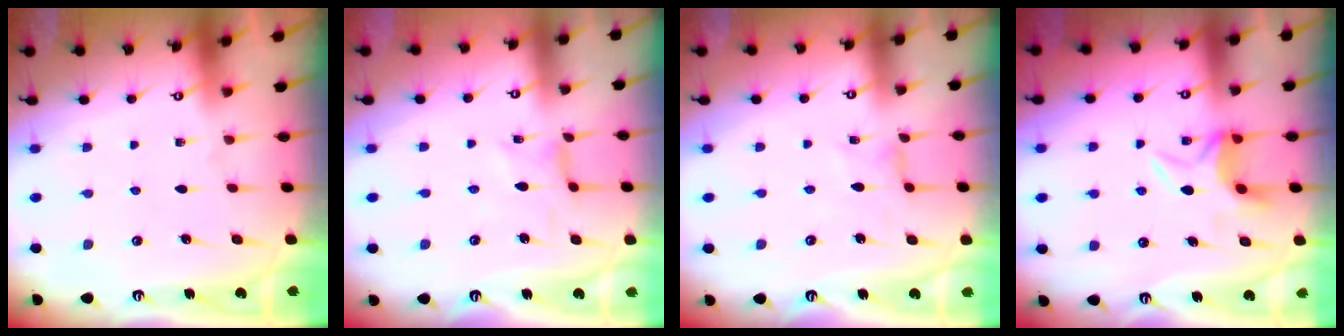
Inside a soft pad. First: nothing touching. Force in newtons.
{"total": 1.1, "press": 1.0, "slide": 0.3}
{"total": 0.0}
{"total": 7.8, "press": 7.7, "slide": 1.4}